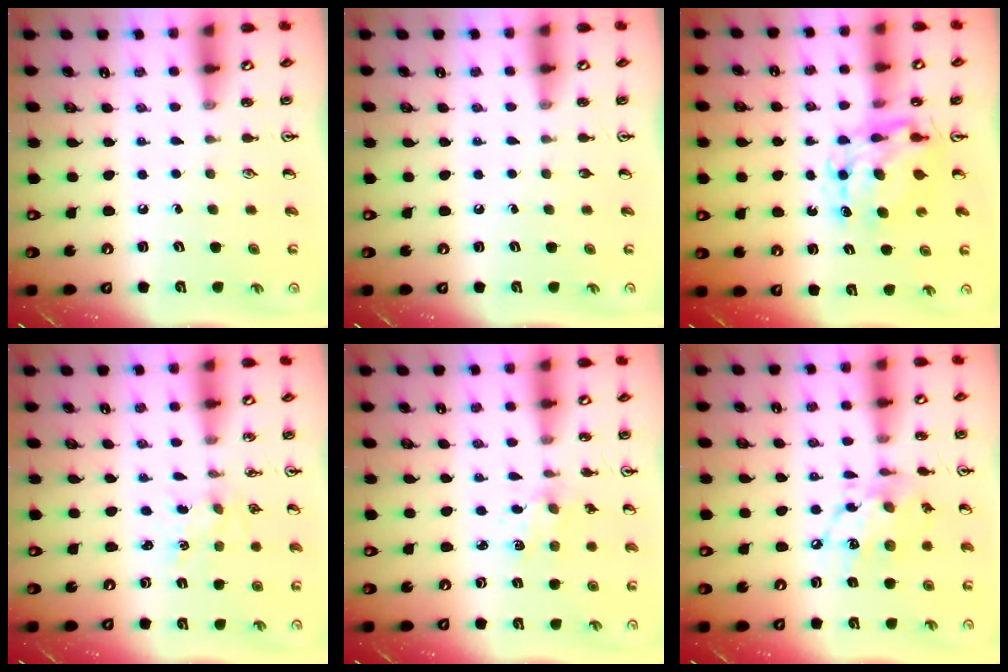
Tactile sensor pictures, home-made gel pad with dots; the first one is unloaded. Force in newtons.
{"total": 0.0}
{"total": 9.1, "press": 9.0, "slide": 0.8}
{"total": 0.7, "press": 0.7, "slide": 0.1}
{"total": 1.6, "press": 1.6, "slide": 0.5}
{"total": 12.6, "press": 12.6, "slide": 0.8}